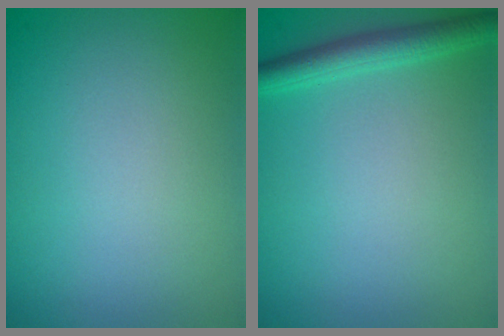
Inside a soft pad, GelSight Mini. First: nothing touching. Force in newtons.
{"total": 2.5, "press": 2.5, "slide": 0.1}